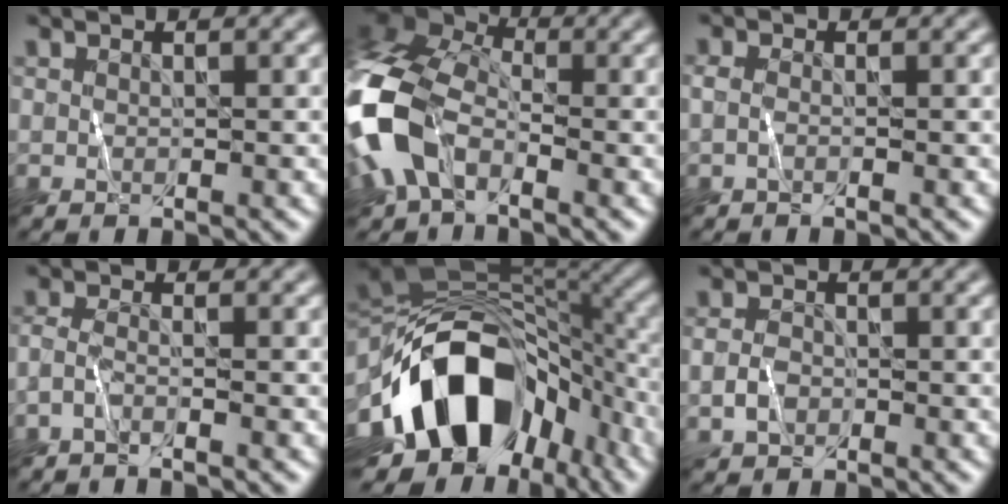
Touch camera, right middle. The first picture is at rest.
{"total": 11.4, "force": [-3.0, 7.2, 8.2], "torque": [-0.214, -0.004, -0.075]}
{"total": 0.7, "force": [-0.3, 0.3, 0.6], "torque": [-0.015, 0.003, -0.009]}
{"total": 1.4, "force": [-1.0, 0.2, 1.0], "torque": [-0.026, 0.001, -0.028]}
{"total": 15.9, "force": [-5.6, 10.0, 11.0], "torque": [-0.183, 0.008, -0.102]}
{"total": 1.7, "force": [-0.5, 1.3, 1.1], "torque": [-0.023, 0.003, -0.015]}